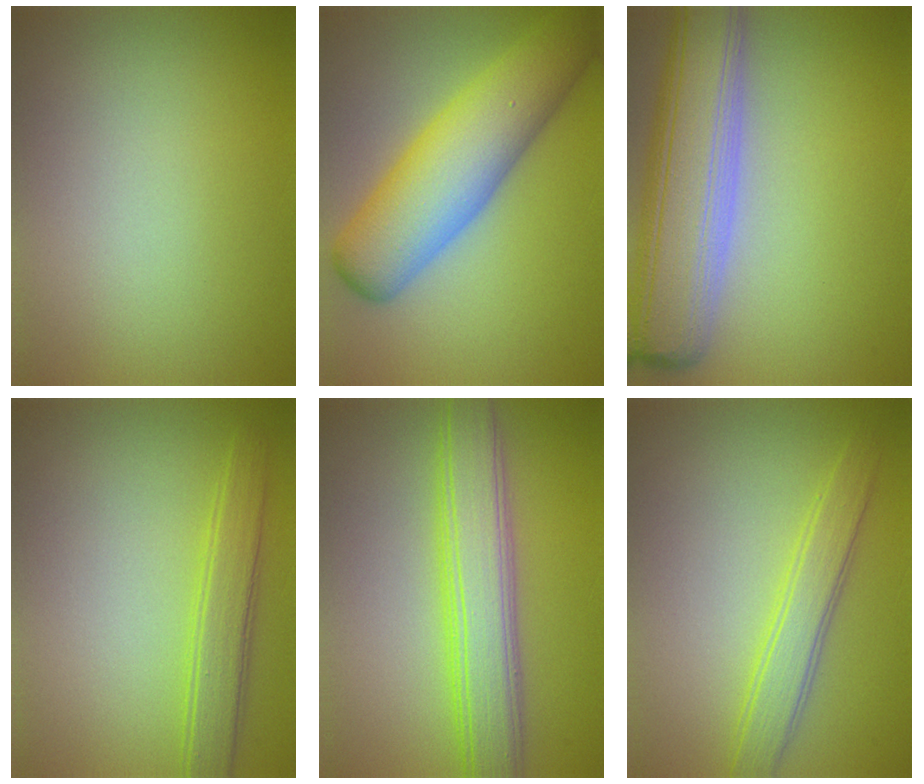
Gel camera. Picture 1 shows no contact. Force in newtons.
{"total": 9.1, "press": 9.1, "slide": 0.2}
{"total": 9.7, "press": 9.7, "slide": 1.0}
{"total": 2.4, "press": 2.4, "slide": 0.2}
{"total": 6.4, "press": 6.4, "slide": 0.3}
{"total": 3.3, "press": 3.3, "slide": 0.1}